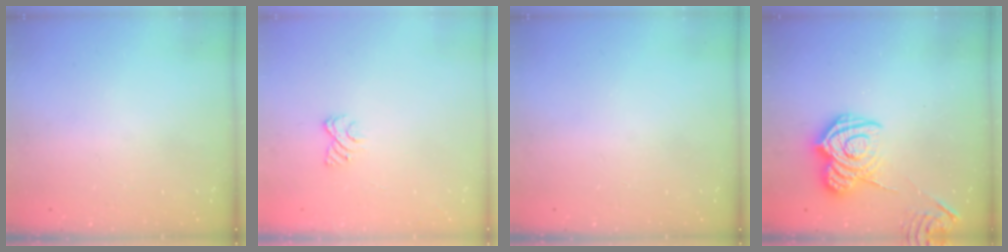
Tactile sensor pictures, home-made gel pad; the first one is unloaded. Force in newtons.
{"total": 3.5, "press": 3.2, "slide": 1.2}
{"total": 0.0}
{"total": 11.9, "press": 11.8, "slide": 0.9}